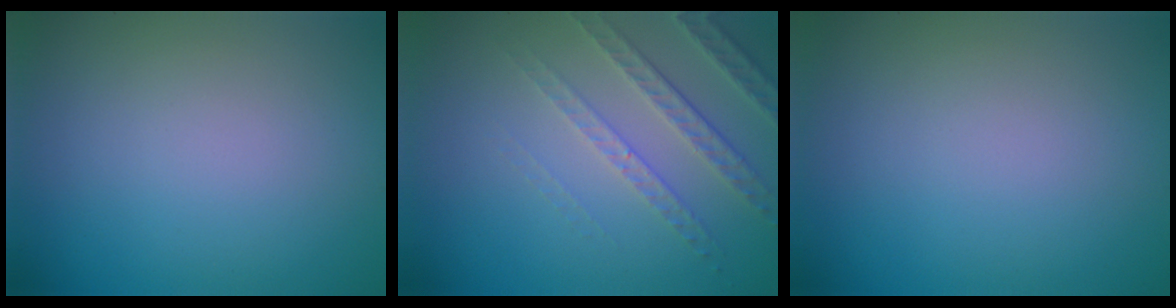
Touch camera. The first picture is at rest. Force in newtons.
{"total": 3.3, "press": 2.8, "slide": 1.7}
{"total": 0.0}